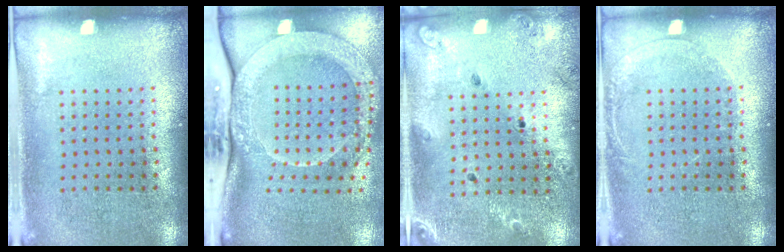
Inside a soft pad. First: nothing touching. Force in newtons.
{"total": 2.7, "press": 2.2, "slide": 1.6}
{"total": 1.4, "press": 1.4, "slide": 0.1}
{"total": 1.0, "press": 1.0, "slide": 0.2}